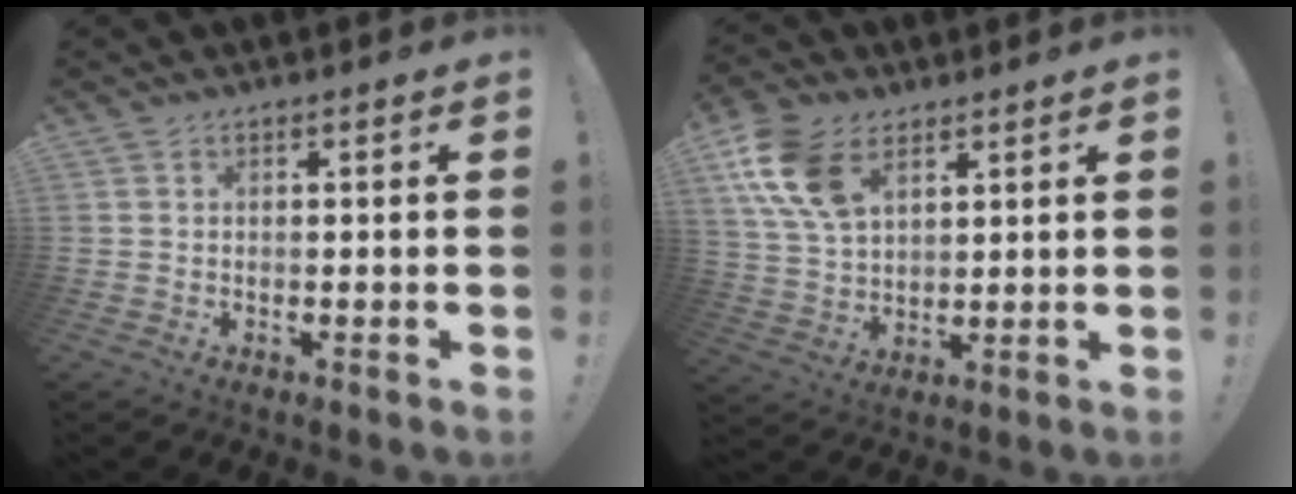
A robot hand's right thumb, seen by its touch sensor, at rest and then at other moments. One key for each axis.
{"total": 14.5, "fx": 7.1, "fy": 9.0, "fz": 9.0, "tx": -0.182, "ty": -0.021, "tz": 0.136}